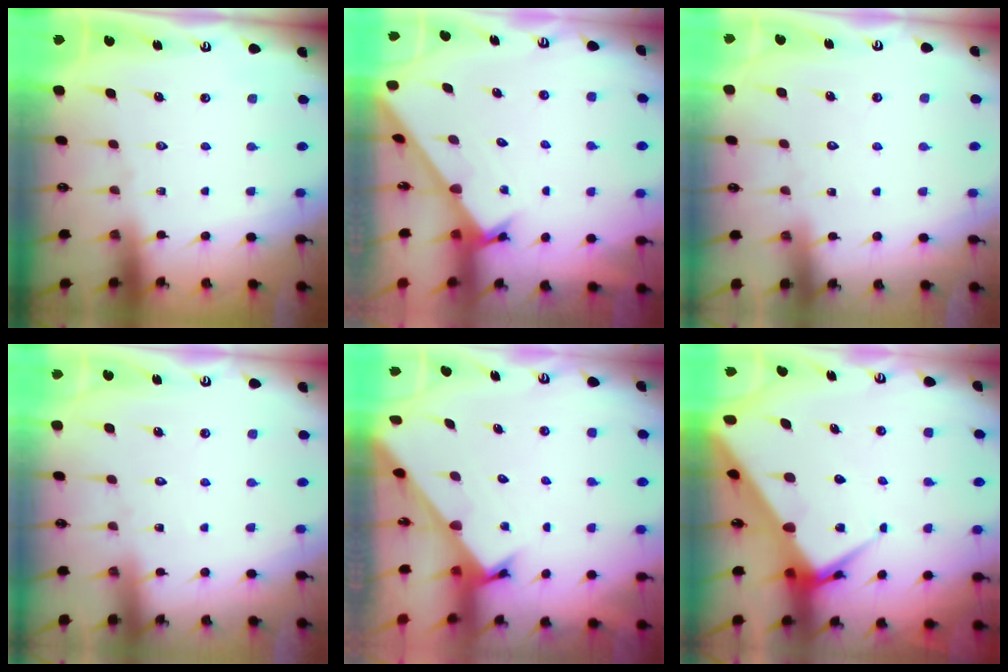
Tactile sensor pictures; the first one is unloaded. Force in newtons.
{"total": 1.6, "press": 1.6, "slide": 0.1}
{"total": 3.5, "press": 3.5, "slide": 0.2}
{"total": 4.1, "press": 4.1, "slide": 0.3}
{"total": 2.6, "press": 2.6, "slide": 0.2}
{"total": 9.2, "press": 9.2, "slide": 0.8}